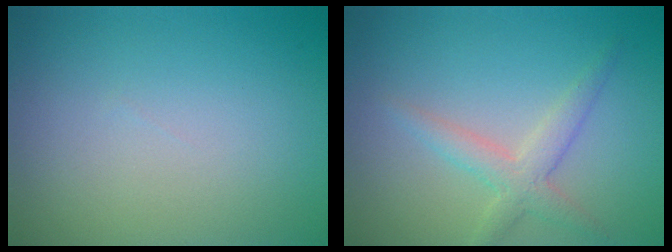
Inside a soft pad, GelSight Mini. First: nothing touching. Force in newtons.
{"total": 2.7, "press": 2.7, "slide": 0.1}